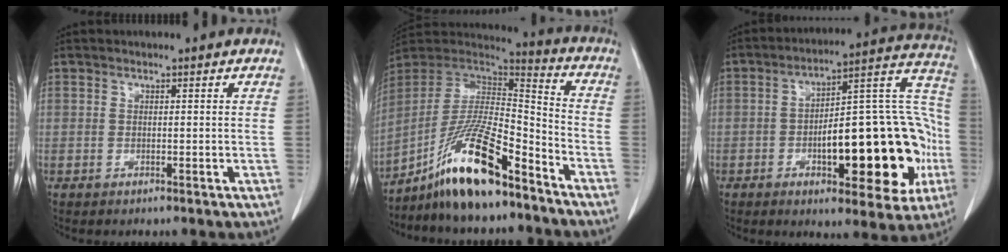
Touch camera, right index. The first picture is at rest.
{"total": 16.5, "force": [-11.6, 2.8, 11.3], "torque": [-0.221, 0.004, -0.212]}
{"total": 24.2, "force": [-5.3, 7.8, 22.3], "torque": [-0.262, 0.042, -0.060]}